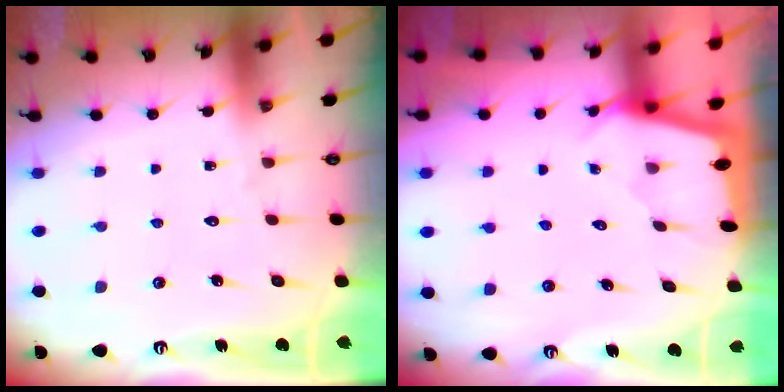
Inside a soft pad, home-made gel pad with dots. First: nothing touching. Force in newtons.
{"total": 1.9, "press": 1.9, "slide": 0.1}